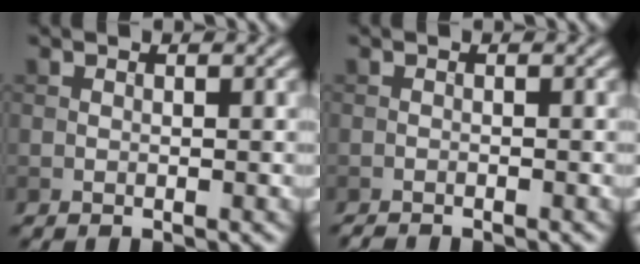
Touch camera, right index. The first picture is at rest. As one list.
[{"total": 1.3, "force": [-1.3, 0.0, 0.3], "torque": [-0.002, -0.004, -0.023]}]